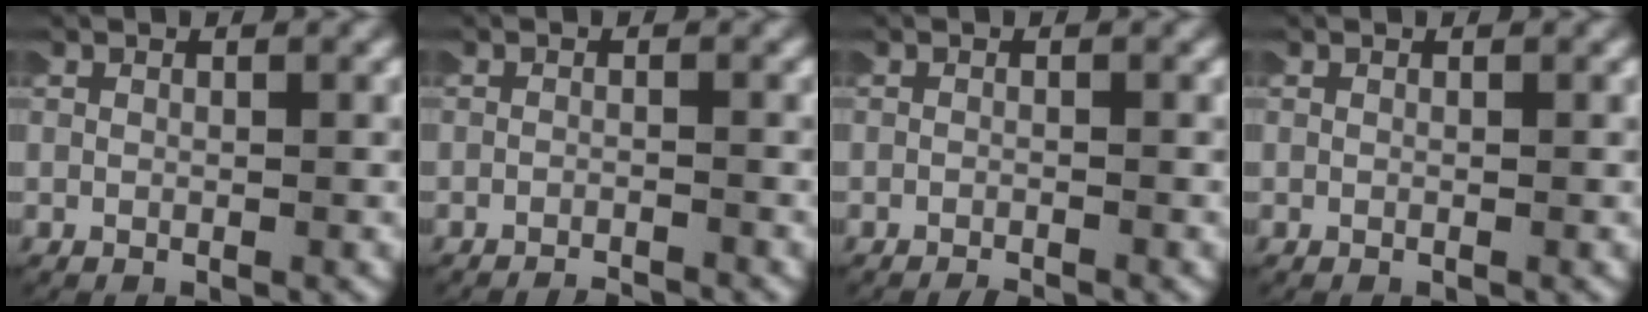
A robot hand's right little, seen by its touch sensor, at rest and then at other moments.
{"total": 3.0, "force": [-2.9, 0.3, 0.0], "torque": [-0.003, -0.013, -0.043]}
{"total": 1.4, "force": [-1.4, 0.0, 0.1], "torque": [-0.005, -0.007, -0.020]}
{"total": 0.0}